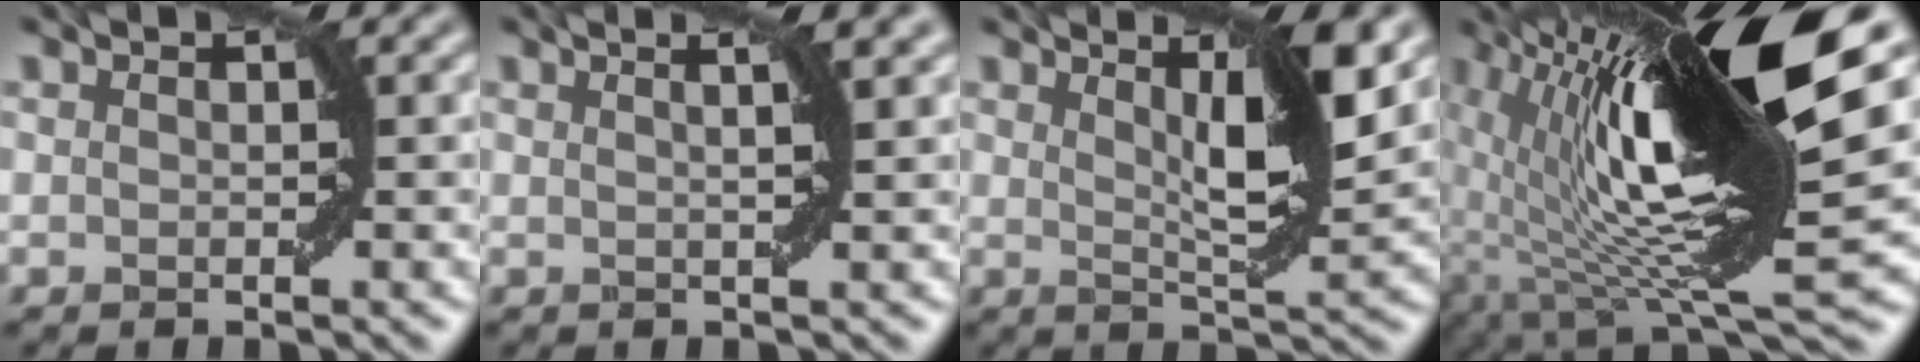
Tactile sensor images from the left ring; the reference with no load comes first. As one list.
[{"total": 4.7, "force": [2.3, 1.8, 3.7], "torque": [-0.022, 0.029, -0.001]}, {"total": 5.9, "force": [2.4, 1.2, 5.3], "torque": [-0.074, -0.006, 0.043]}, {"total": 17.5, "force": [2.6, 4.8, 16.6], "torque": [-0.276, 0.005, 0.048]}]